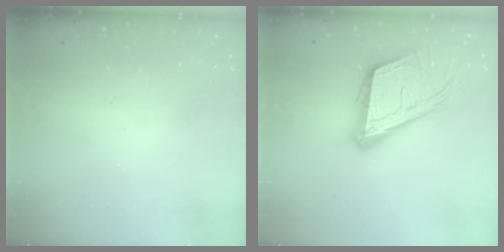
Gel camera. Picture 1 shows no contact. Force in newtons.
{"total": 17.4, "press": 17.0, "slide": 3.7}